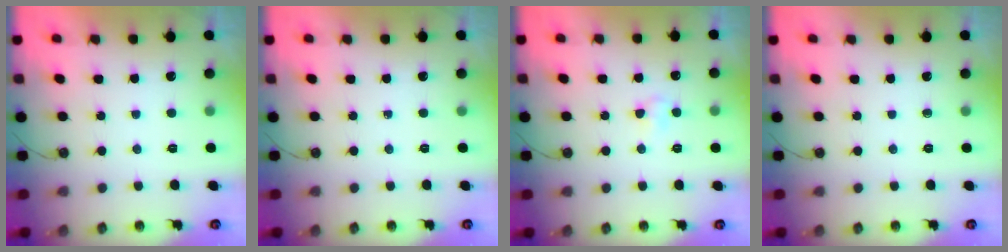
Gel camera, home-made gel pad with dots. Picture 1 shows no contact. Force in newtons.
{"total": 0.0}
{"total": 2.9, "press": 2.7, "slide": 0.9}
{"total": 0.0}